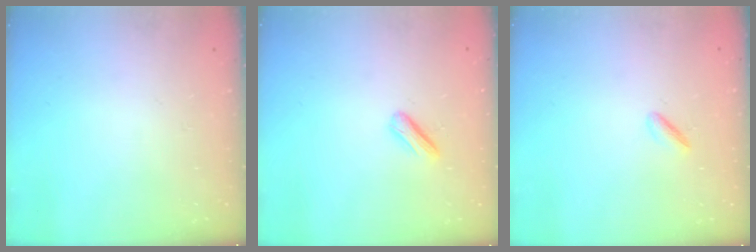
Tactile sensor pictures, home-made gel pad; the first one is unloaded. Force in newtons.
{"total": 3.5, "press": 3.4, "slide": 0.6}
{"total": 2.0, "press": 1.8, "slide": 0.7}